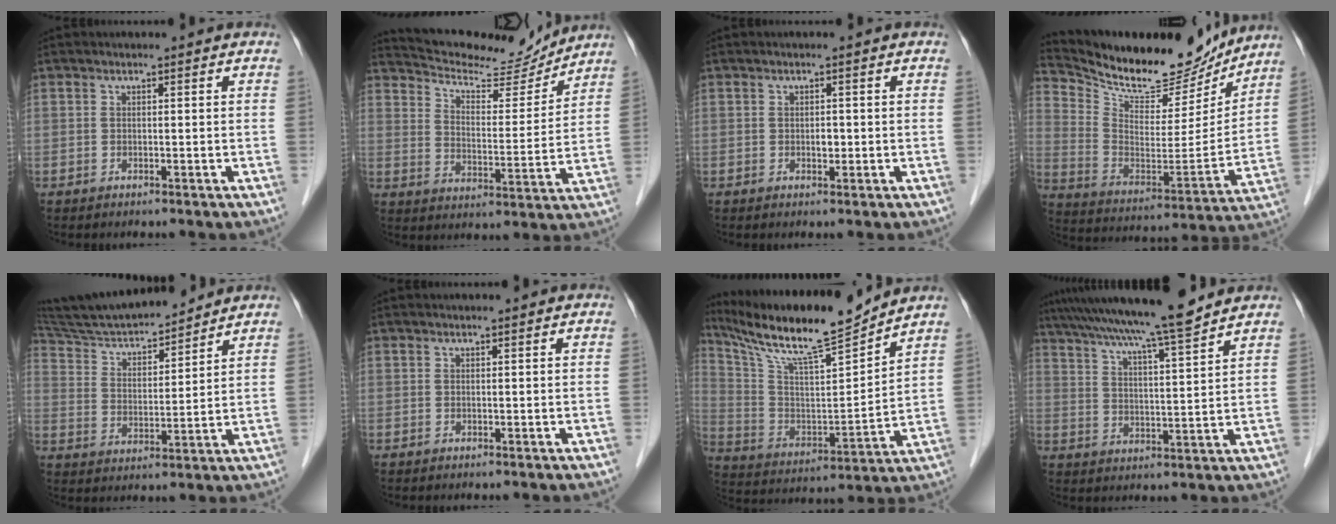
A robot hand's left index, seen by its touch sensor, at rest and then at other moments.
{"total": 14.9, "force": [14.2, 2.0, 3.9], "torque": [-0.069, -0.010, 0.217]}
{"total": 1.1, "force": [-0.2, 0.7, 0.8], "torque": [-0.015, 0.000, -0.002]}
{"total": 20.1, "force": [18.4, 5.4, 6.3], "torque": [-0.122, -0.022, 0.292]}
{"total": 15.0, "force": [13.8, 1.9, 5.6], "torque": [-0.102, 0.010, 0.243]}
{"total": 0.0}
{"total": 17.3, "force": [15.3, -0.1, 8.0], "torque": [-0.158, -0.005, 0.271]}
{"total": 14.9, "force": [12.9, -0.8, 7.4], "torque": [-0.130, 0.011, 0.198]}